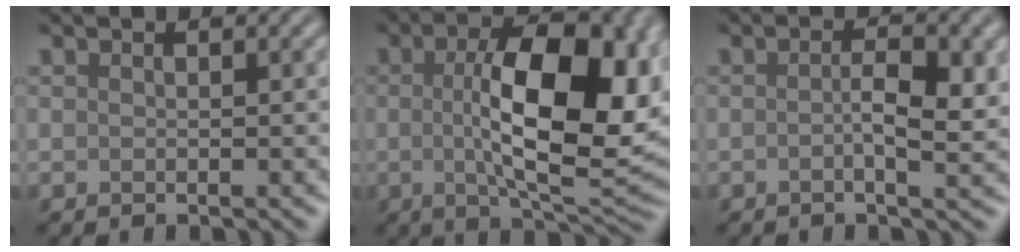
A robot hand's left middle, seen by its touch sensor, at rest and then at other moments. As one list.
[{"total": 12.7, "force": [0.8, 5.1, 11.6], "torque": [-0.171, 0.003, 0.013]}, {"total": 3.3, "force": [-0.1, 0.8, 3.2], "torque": [-0.054, -0.003, -0.002]}]